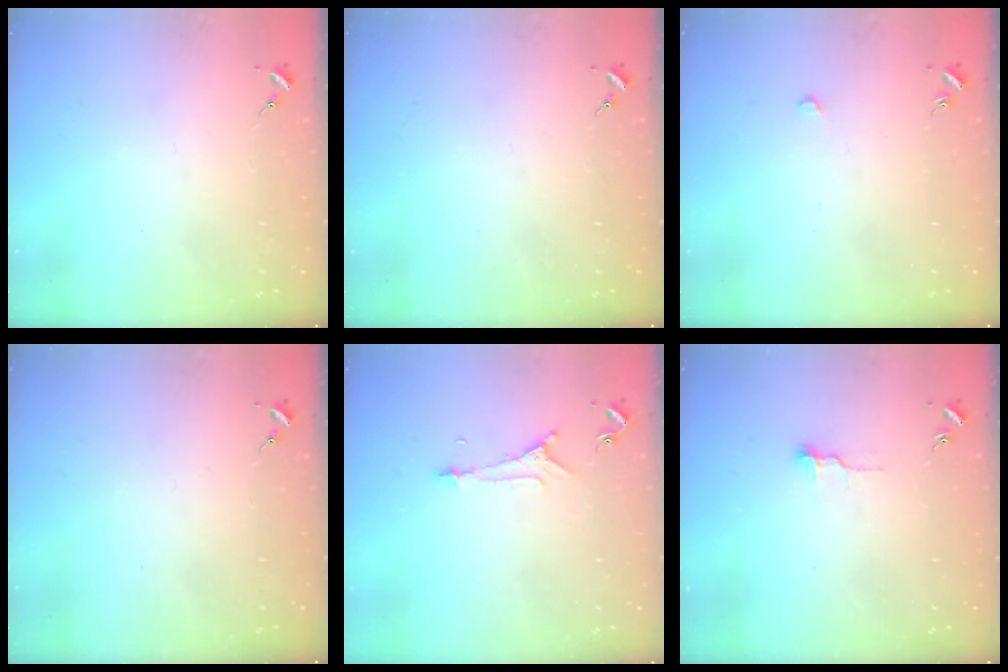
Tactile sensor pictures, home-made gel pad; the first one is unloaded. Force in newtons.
{"total": 0.0}
{"total": 2.7, "press": 2.6, "slide": 0.3}
{"total": 0.0}
{"total": 5.6, "press": 5.6, "slide": 0.5}
{"total": 4.9, "press": 4.9, "slide": 0.4}